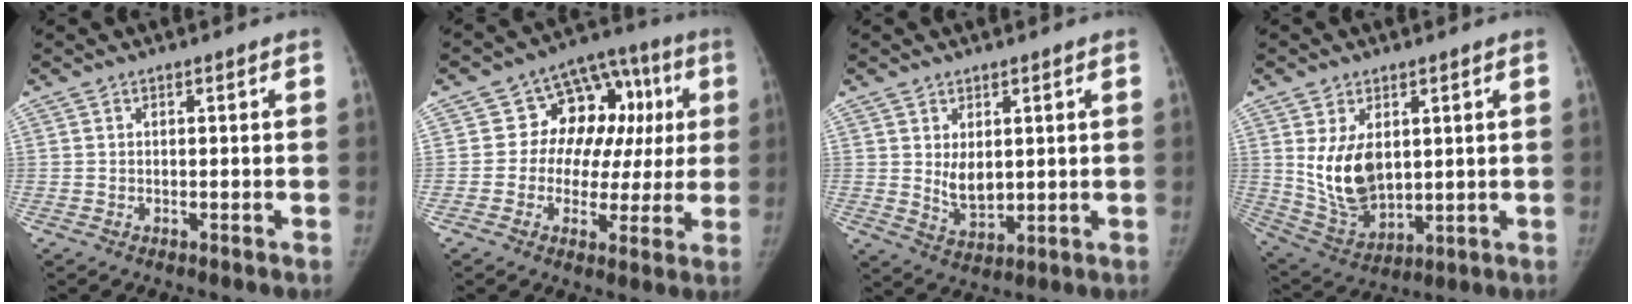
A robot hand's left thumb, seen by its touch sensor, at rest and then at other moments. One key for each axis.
{"total": 15.2, "fx": 2.4, "fy": 11.6, "fz": 9.6, "tx": -0.056, "ty": 0.036, "tz": 0.029}
{"total": 5.6, "fx": 1.2, "fy": 3.7, "fz": 4.0, "tx": -0.050, "ty": -0.019, "tz": 0.035}
{"total": 11.7, "fx": 2.3, "fy": 7.5, "fz": 8.8, "tx": -0.137, "ty": -0.022, "tz": 0.064}